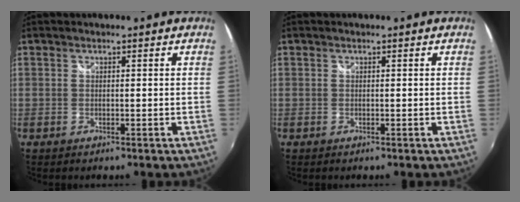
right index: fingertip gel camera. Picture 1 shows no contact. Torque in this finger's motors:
{"motor_torque": [0.00, 0.00, 0.00, 0.00]}